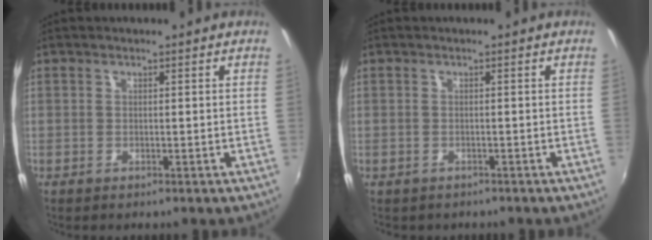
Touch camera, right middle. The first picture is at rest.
{"total": 1.3, "force": [-0.9, 0.9, 0.2], "torque": [-0.011, -0.004, -0.010]}